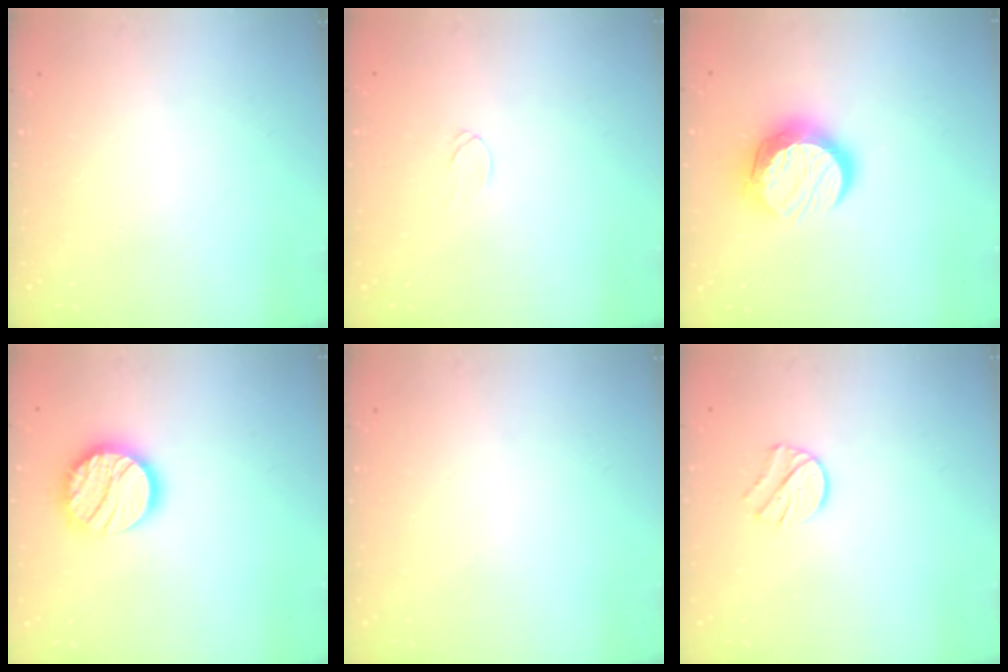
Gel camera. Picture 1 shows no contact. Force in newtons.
{"total": 4.0, "press": 4.0, "slide": 0.4}
{"total": 13.0, "press": 13.0, "slide": 0.9}
{"total": 17.0, "press": 17.0, "slide": 1.3}
{"total": 0.0}
{"total": 7.9, "press": 7.9, "slide": 0.1}